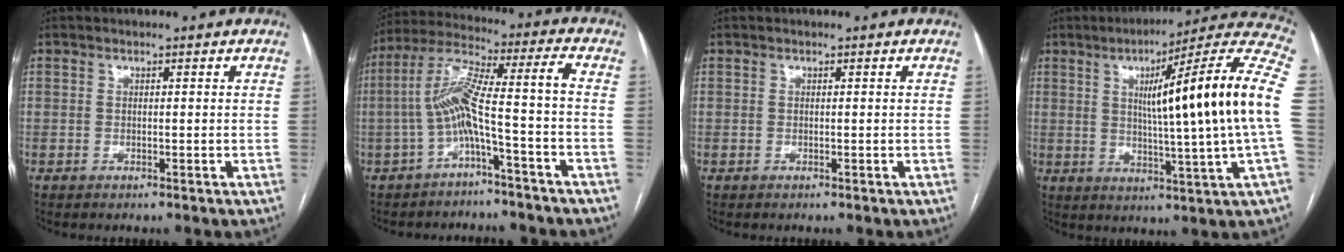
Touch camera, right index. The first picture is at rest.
{"total": 9.6, "force": [-3.2, -0.4, 9.1], "torque": [-0.180, 0.037, -0.061]}
{"total": 0.0}
{"total": 22.4, "force": [2.2, -1.3, 22.3], "torque": [-0.279, 0.016, 0.016]}